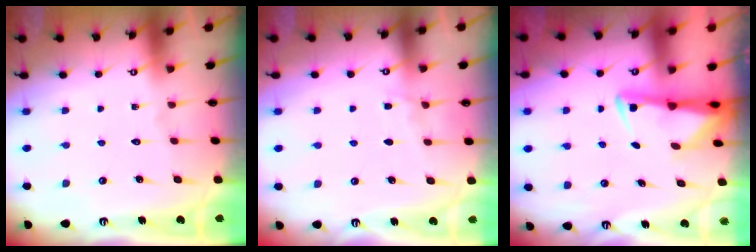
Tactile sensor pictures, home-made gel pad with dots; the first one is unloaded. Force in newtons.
{"total": 4.6, "press": 4.6, "slide": 0.5}
{"total": 2.9, "press": 2.9, "slide": 0.4}